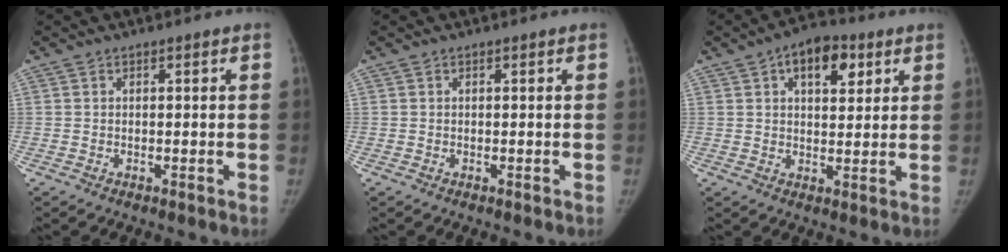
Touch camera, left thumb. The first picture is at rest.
{"total": 0.0}
{"total": 9.8, "force": [4.4, 5.4, 6.9], "torque": [-0.070, -0.004, 0.060]}